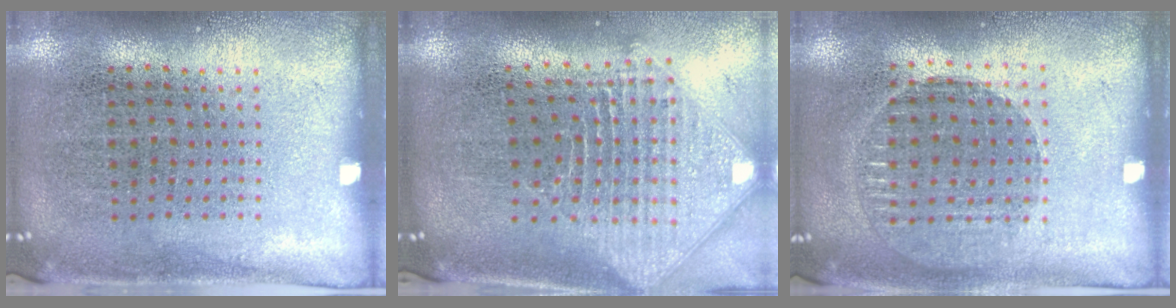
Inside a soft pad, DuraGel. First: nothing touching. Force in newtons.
{"total": 2.5, "press": 1.9, "slide": 1.6}
{"total": 1.2, "press": 1.2, "slide": 0.3}